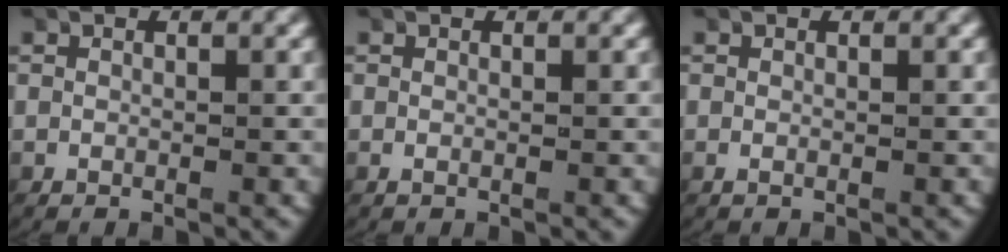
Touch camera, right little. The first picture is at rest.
{"total": 0.0}
{"total": 0.0}